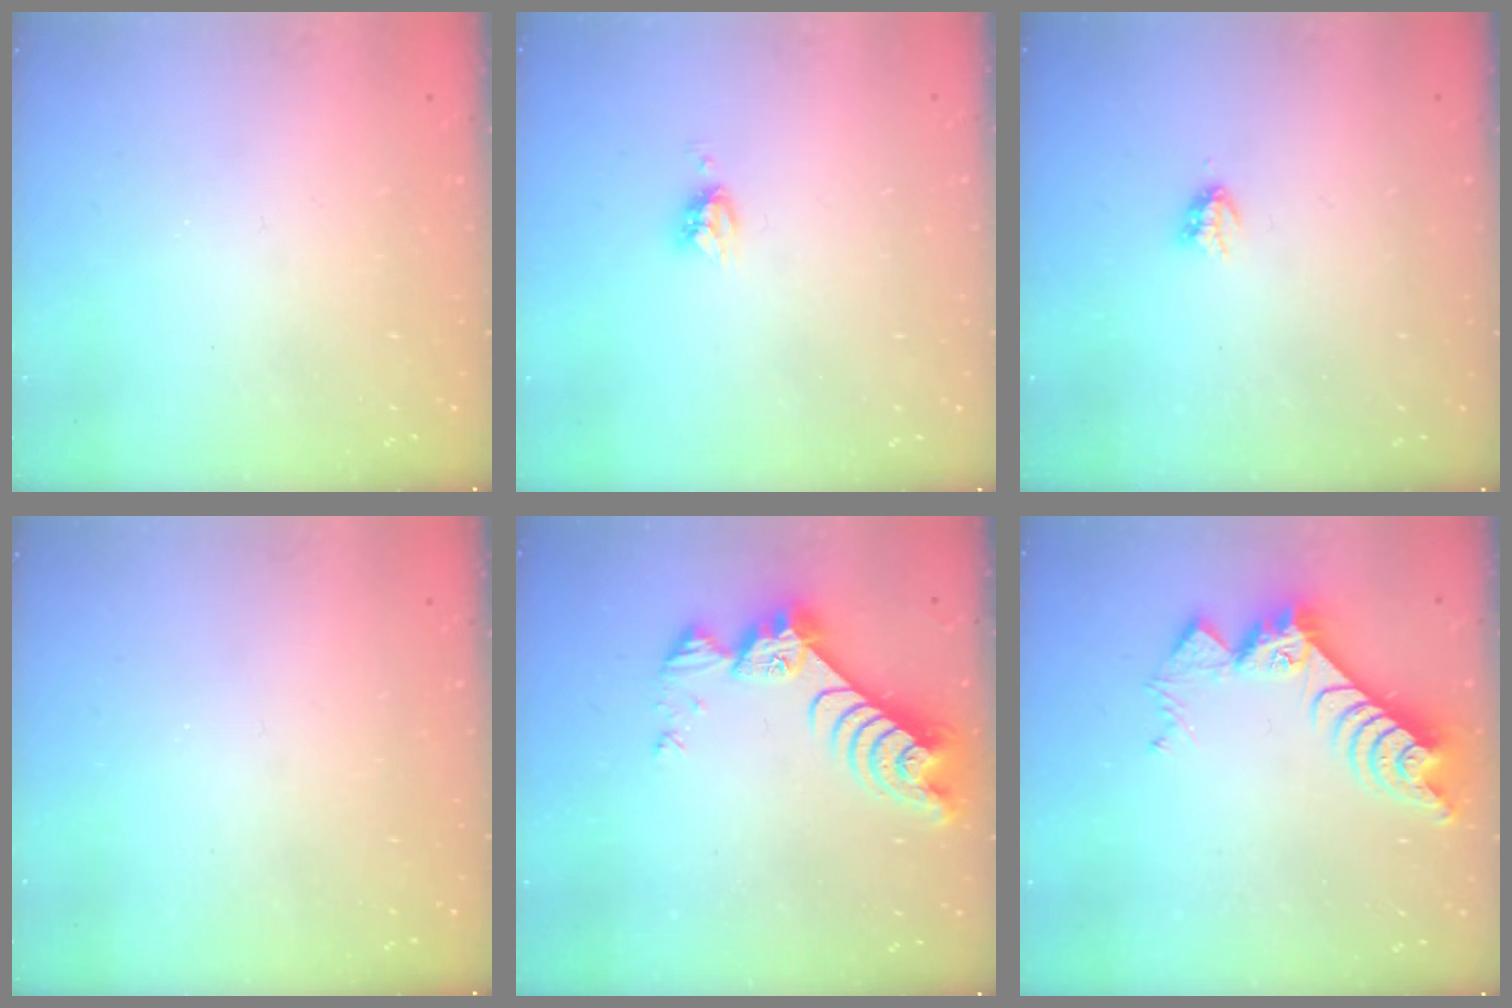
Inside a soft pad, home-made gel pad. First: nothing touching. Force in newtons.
{"total": 4.7, "press": 4.6, "slide": 0.4}
{"total": 2.9, "press": 2.9, "slide": 0.5}
{"total": 0.0}
{"total": 9.4, "press": 9.4, "slide": 0.9}
{"total": 9.8, "press": 9.7, "slide": 0.9}